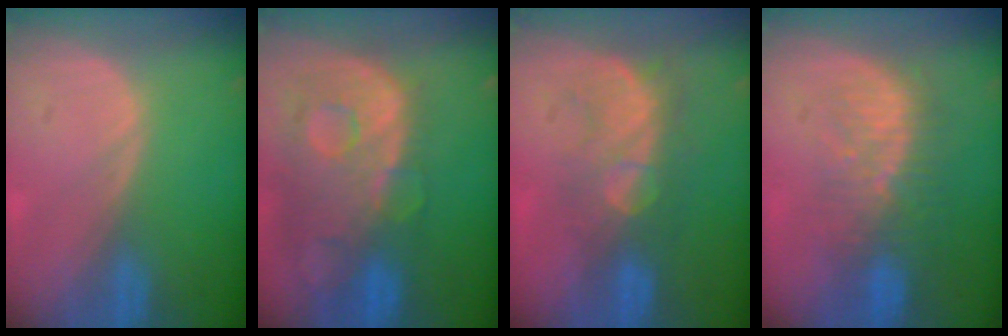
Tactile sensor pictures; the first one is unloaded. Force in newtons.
{"total": 13.2, "press": 10.9, "slide": 7.5}
{"total": 8.3, "press": 7.6, "slide": 3.3}
{"total": 9.3, "press": 8.3, "slide": 4.2}